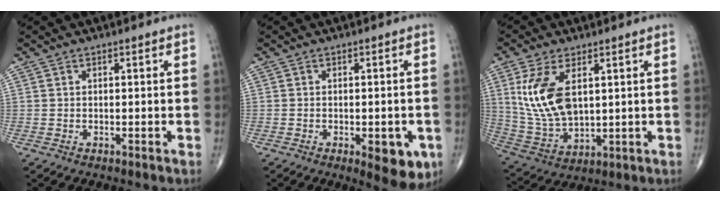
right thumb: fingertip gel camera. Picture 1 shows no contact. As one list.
[{"total": 7.8, "force": [-2.9, 3.2, 6.6], "torque": [-0.062, -0.001, -0.029]}, {"total": 13.3, "force": [3.8, 7.1, 10.6], "torque": [-0.216, -0.015, 0.088]}]